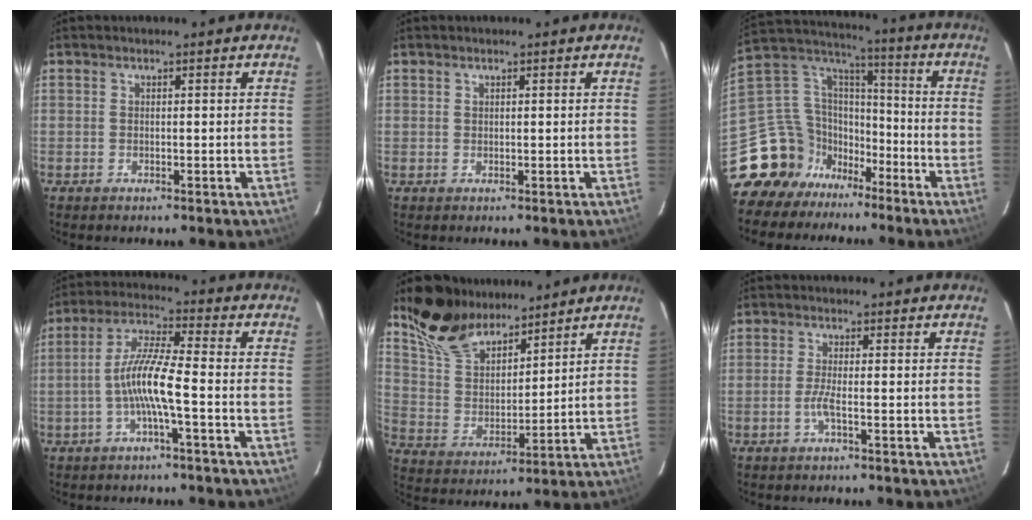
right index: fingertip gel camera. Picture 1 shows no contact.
{"total": 0.6, "force": [0.3, 0.6, -0.1], "torque": [0.003, 0.003, 0.004]}
{"total": 15.2, "force": [-10.8, 10.2, 3.2], "torque": [-0.089, 0.053, -0.189]}
{"total": 8.2, "force": [-2.5, 0.2, 7.8], "torque": [-0.168, 0.010, -0.049]}
{"total": 14.7, "force": [11.7, 6.4, 6.2], "torque": [-0.129, 0.024, 0.230]}
{"total": 2.2, "force": [-1.0, -0.4, 1.9], "torque": [-0.044, -0.004, -0.023]}